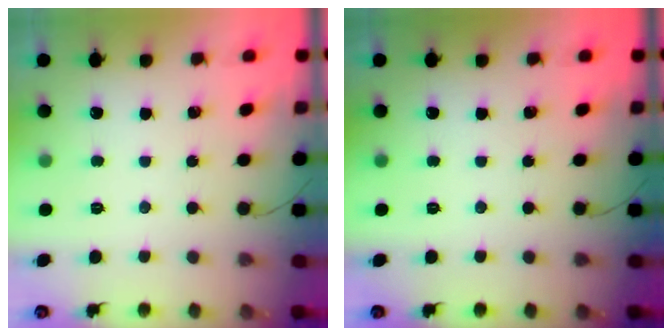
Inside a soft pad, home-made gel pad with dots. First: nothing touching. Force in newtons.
{"total": 0.0}